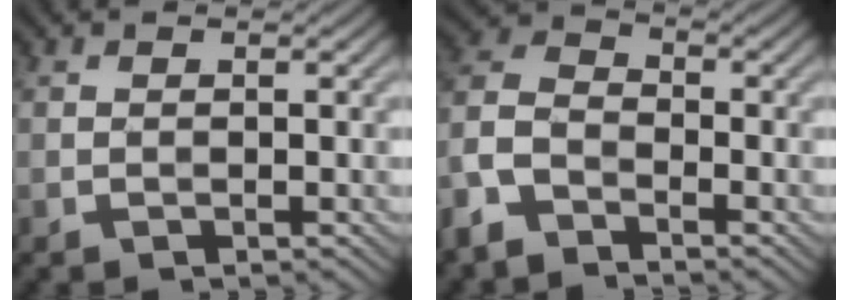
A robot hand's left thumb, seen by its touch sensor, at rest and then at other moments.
{"total": 6.7, "force": [-4.7, 3.4, 3.3], "torque": [-0.087, -0.001, -0.114]}